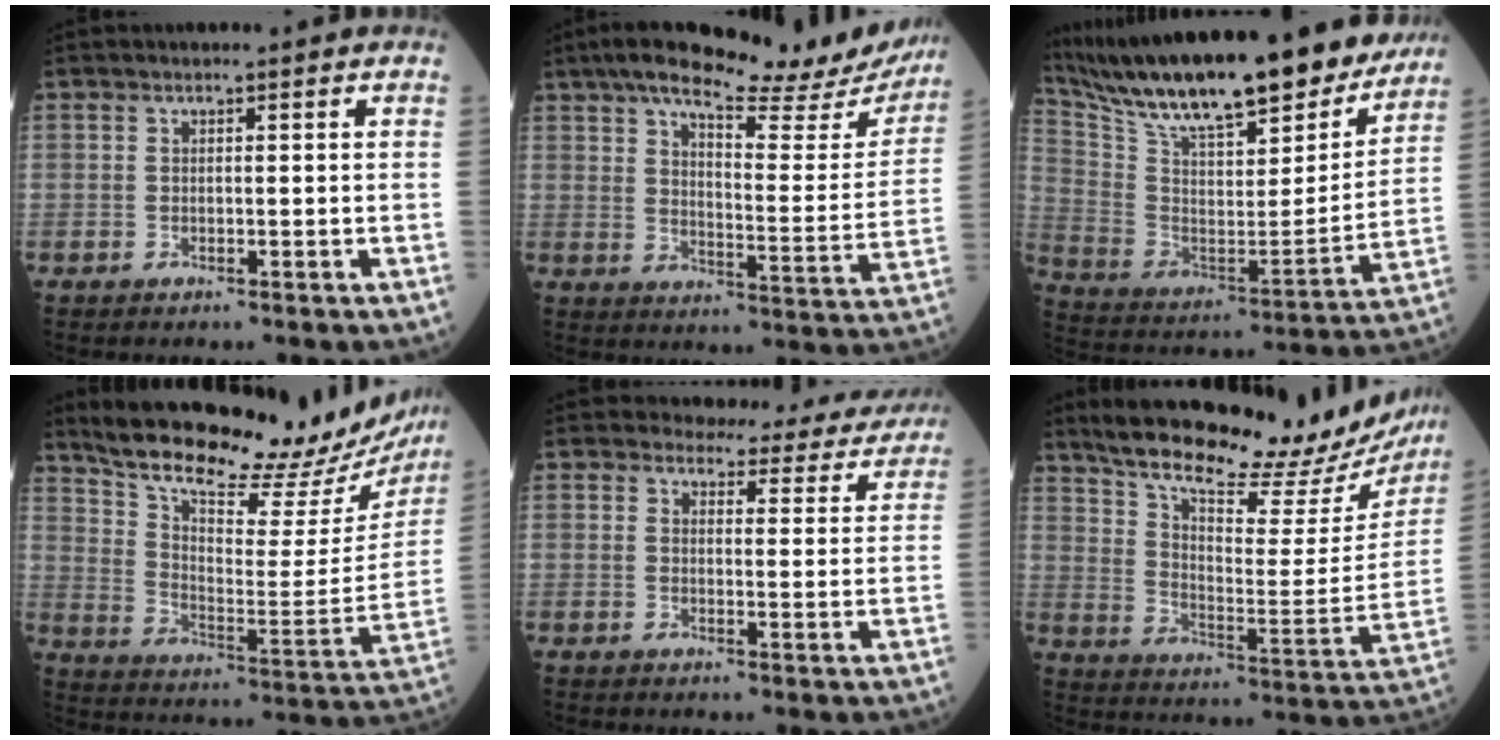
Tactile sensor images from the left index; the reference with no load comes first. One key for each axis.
{"total": 25.1, "fx": 21.3, "fy": 4.0, "fz": 12.6, "tx": -0.188, "ty": -0.031, "tz": 0.268}
{"total": 28.9, "fx": 24.5, "fy": 6.3, "fz": 14.1, "tx": -0.250, "ty": -0.026, "tz": 0.364}
{"total": 27.0, "fx": 23.6, "fy": 6.2, "fz": 11.6, "tx": -0.192, "ty": -0.064, "tz": 0.314}
{"total": 12.2, "fx": 11.5, "fy": 3.8, "fz": 1.1, "tx": 0.023, "ty": -0.027, "tz": 0.103}
{"total": 27.2, "fx": 23.5, "fy": 5.8, "fz": 12.3, "tx": -0.198, "ty": -0.051, "tz": 0.309}